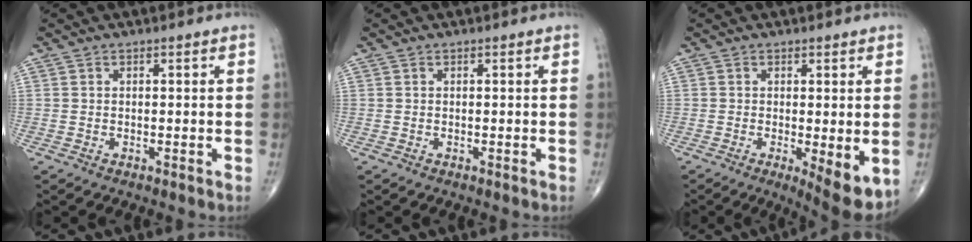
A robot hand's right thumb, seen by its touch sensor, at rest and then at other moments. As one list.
[{"total": 0.0}, {"total": 7.1, "force": [-1.4, 2.1, 6.6], "torque": [-0.095, -0.022, -0.019]}]